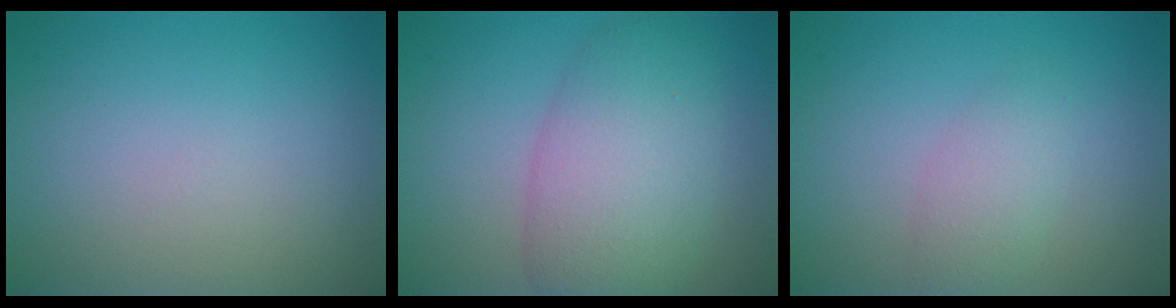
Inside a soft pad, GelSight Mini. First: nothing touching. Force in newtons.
{"total": 7.4, "press": 7.4, "slide": 0.3}
{"total": 2.3, "press": 2.3, "slide": 0.1}